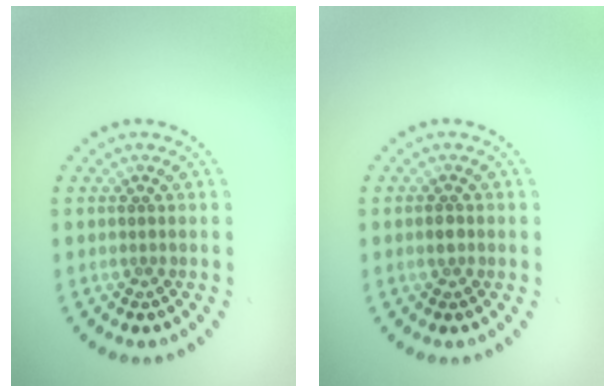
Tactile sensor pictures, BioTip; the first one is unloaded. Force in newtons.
{"total": 1.0, "press": 0.9, "slide": 0.2}